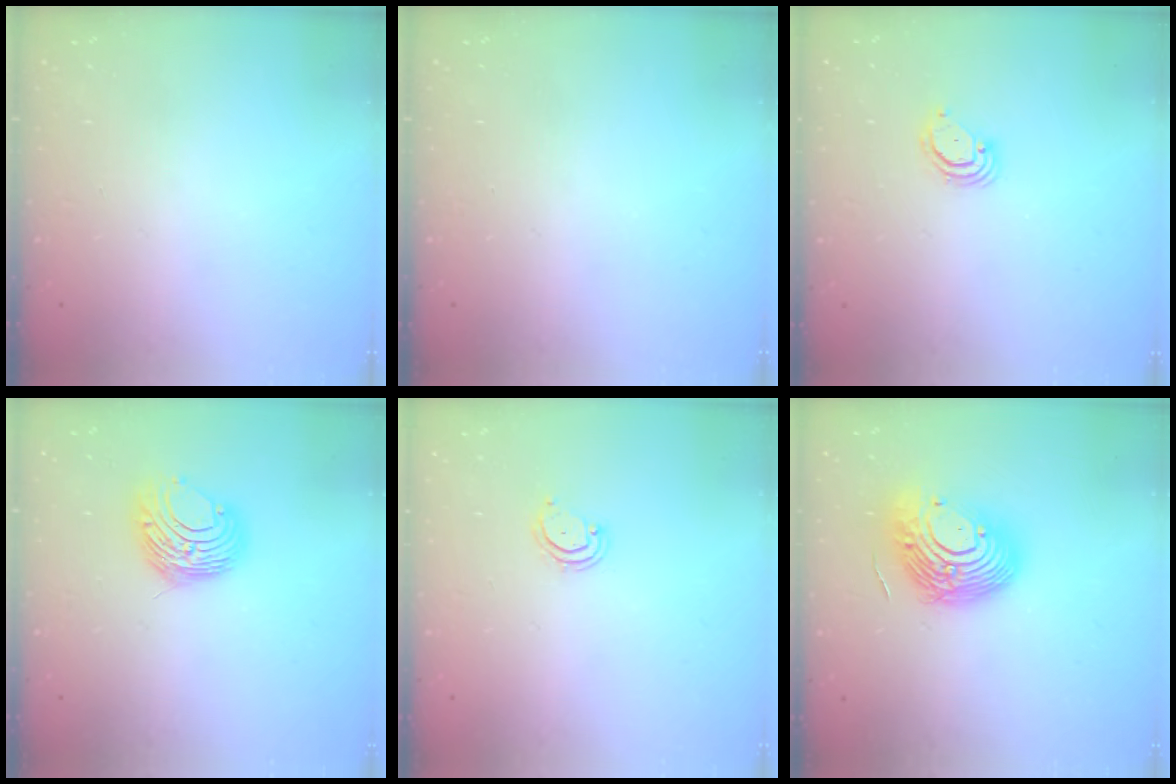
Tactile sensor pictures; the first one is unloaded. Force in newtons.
{"total": 0.0}
{"total": 3.1, "press": 3.1, "slide": 0.2}
{"total": 9.7, "press": 9.7, "slide": 1.0}
{"total": 3.8, "press": 3.8, "slide": 0.4}
{"total": 15.1, "press": 14.8, "slide": 2.7}